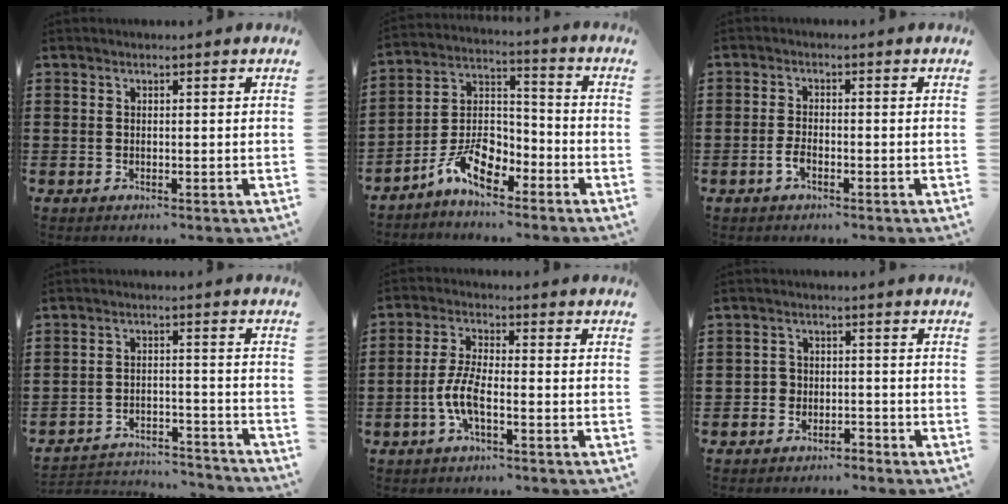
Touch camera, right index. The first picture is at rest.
{"total": 9.1, "force": [-5.9, 4.6, 5.3], "torque": [-0.117, 0.011, -0.115]}
{"total": 2.1, "force": [-1.1, 0.9, 1.5], "torque": [-0.037, -0.001, -0.022]}
{"total": 3.8, "force": [-3.7, 0.4, 1.0], "torque": [-0.021, 0.002, -0.077]}
{"total": 5.9, "force": [-2.2, 1.7, 5.2], "torque": [-0.129, -0.011, -0.049]}
{"total": 2.7, "force": [-2.3, 1.4, 0.0], "torque": [-0.009, 0.002, -0.050]}